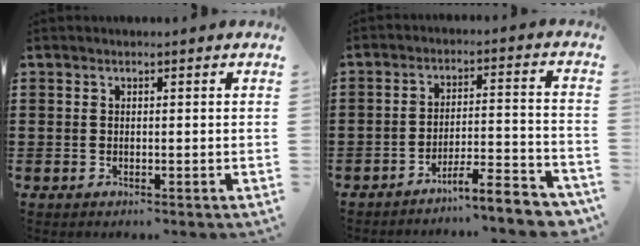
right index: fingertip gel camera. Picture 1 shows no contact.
{"total": 6.5, "force": [-5.8, 0.3, 2.8], "torque": [-0.042, -0.003, -0.111]}